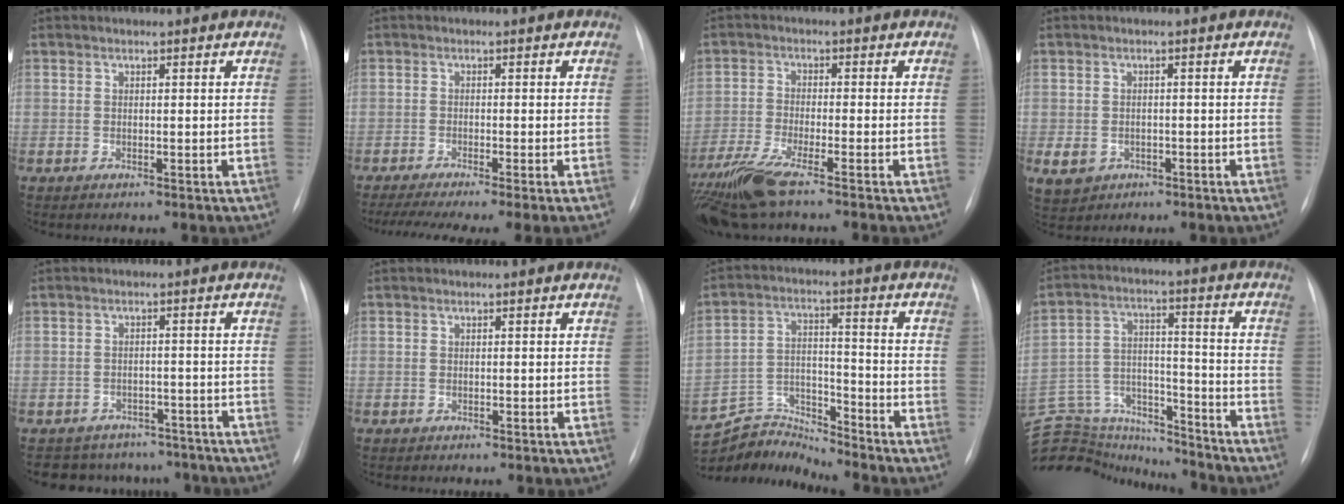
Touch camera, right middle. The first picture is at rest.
{"total": 11.6, "force": [-9.4, -0.6, 6.8], "torque": [-0.096, -0.027, -0.142]}
{"total": 9.9, "force": [-7.5, -0.1, 6.5], "torque": [-0.131, -0.024, -0.137]}
{"total": 4.9, "force": [-2.2, 4.1, 1.6], "torque": [-0.037, -0.001, -0.024]}
{"total": 10.6, "force": [-9.4, 4.9, 1.2], "torque": [-0.014, 0.021, -0.106]}
{"total": 0.0}
{"total": 9.6, "force": [-9.5, -0.2, -1.2], "torque": [0.018, 0.036, -0.179]}
{"total": 25.0, "force": [-22.7, 7.9, 6.8], "torque": [-0.207, 0.018, -0.351]}